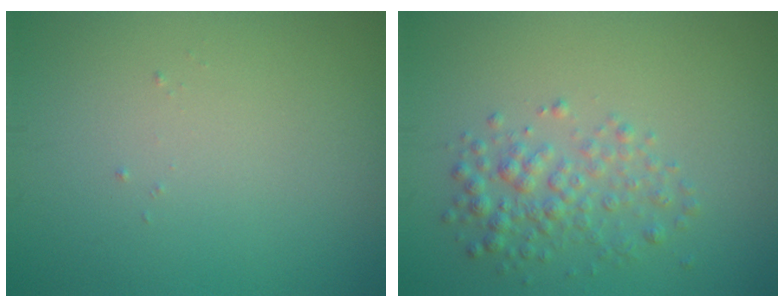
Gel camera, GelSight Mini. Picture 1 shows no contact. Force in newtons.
{"total": 3.0, "press": 3.0, "slide": 0.1}